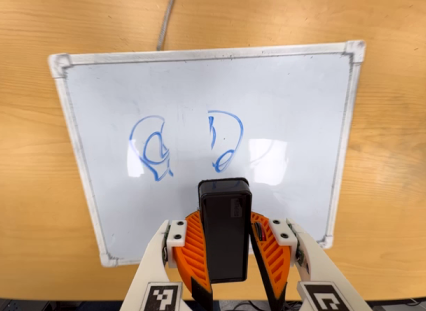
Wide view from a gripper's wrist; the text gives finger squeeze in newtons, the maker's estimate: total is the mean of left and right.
{"total": 8.3, "left": 9.3, "right": 7.4}